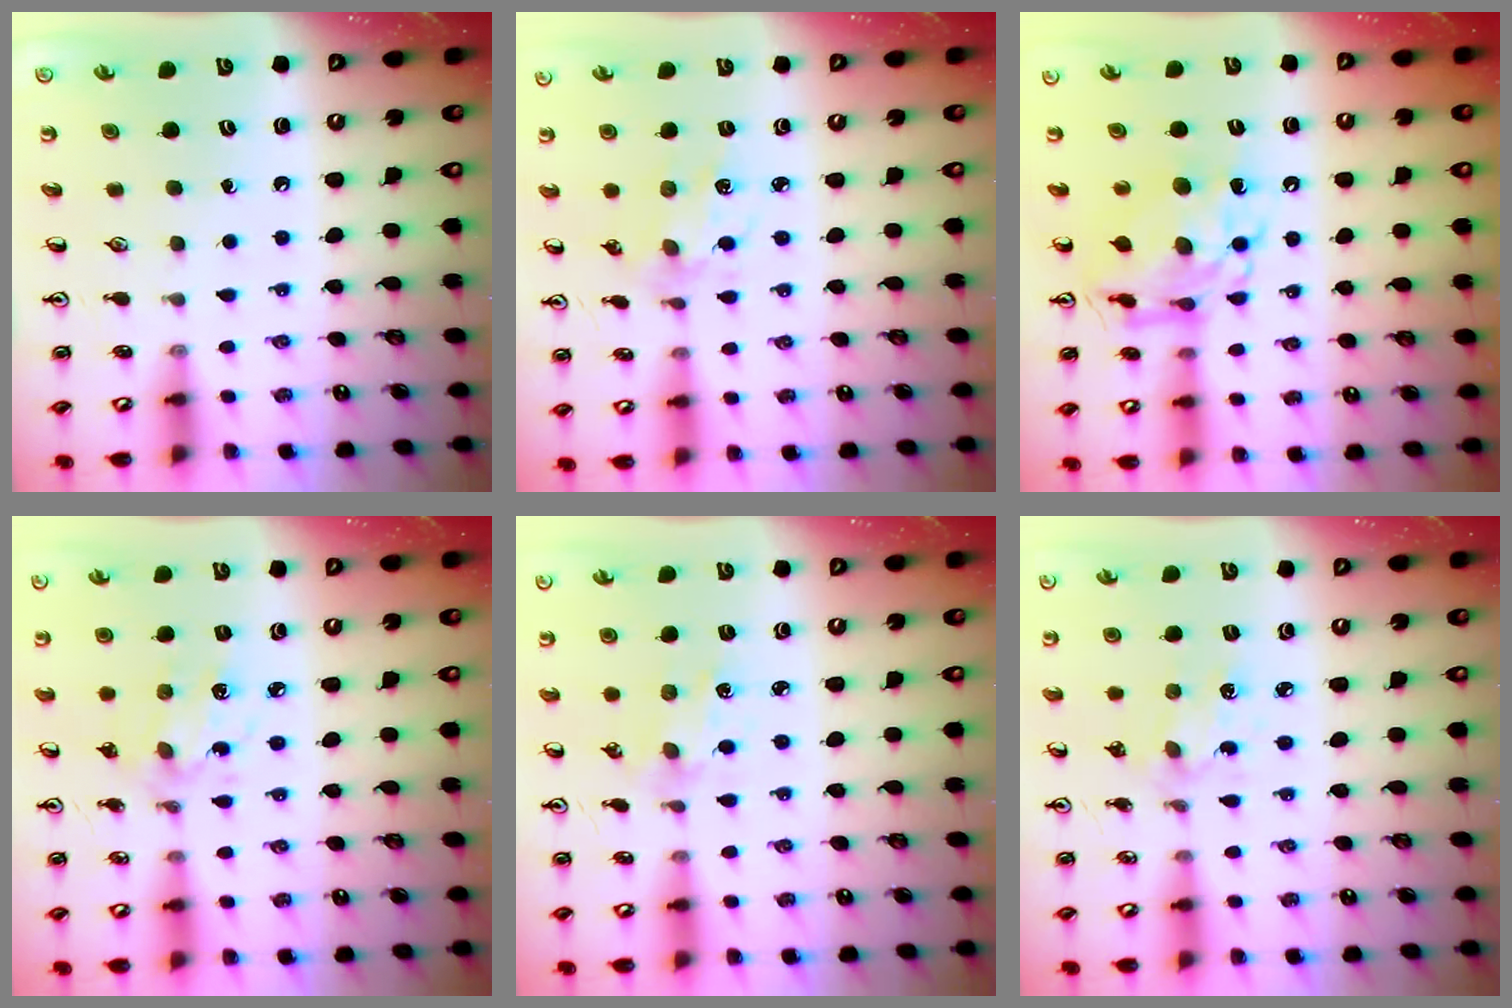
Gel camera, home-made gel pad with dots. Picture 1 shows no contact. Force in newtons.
{"total": 3.0, "press": 2.9, "slide": 0.6}
{"total": 11.7, "press": 11.6, "slide": 1.2}
{"total": 5.0, "press": 4.7, "slide": 1.7}
{"total": 2.0, "press": 2.0, "slide": 0.4}
{"total": 2.1, "press": 2.0, "slide": 0.7}